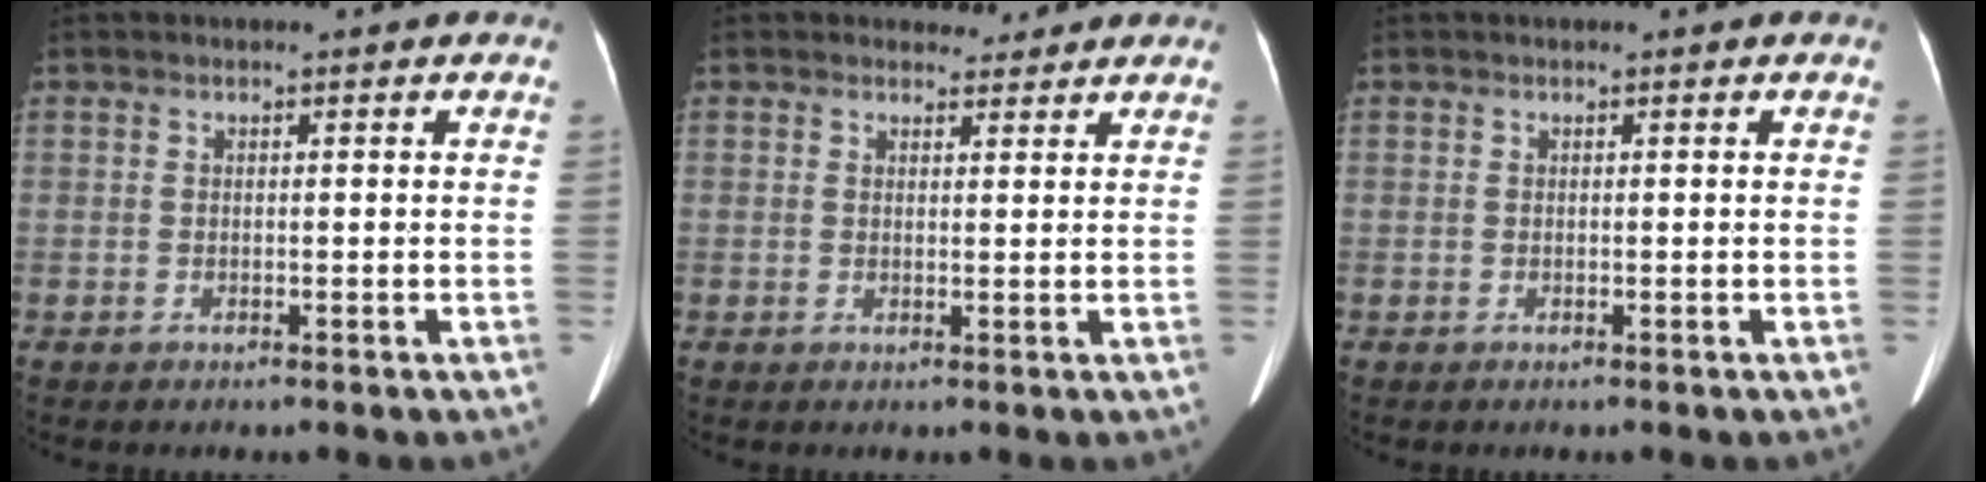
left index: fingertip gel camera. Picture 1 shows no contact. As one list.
[{"total": 2.3, "force": [2.1, 0.9, -0.1], "torque": [0.001, -0.002, 0.026]}, {"total": 0.0}]